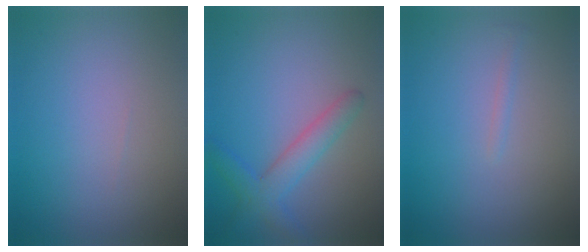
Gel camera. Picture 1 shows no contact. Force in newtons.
{"total": 2.2, "press": 2.2, "slide": 0.2}
{"total": 0.6, "press": 0.6, "slide": 0.0}